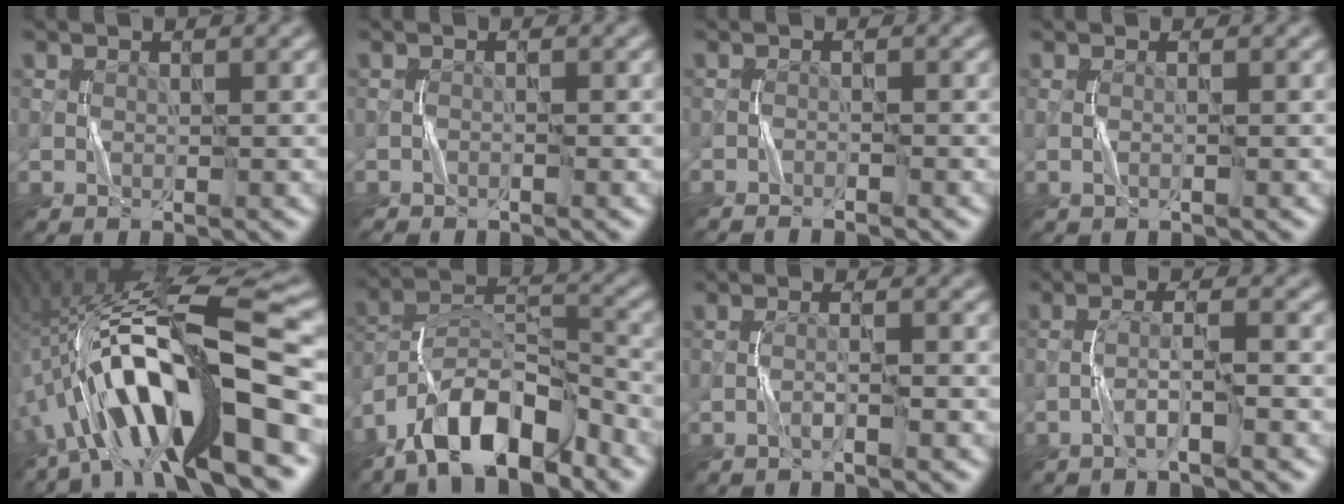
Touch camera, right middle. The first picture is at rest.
{"total": 0.7, "force": [-0.7, 0.1, 0.1], "torque": [-0.002, 0.001, -0.013]}
{"total": 1.8, "force": [-1.7, 0.1, 0.6], "torque": [-0.017, 0.001, -0.031]}
{"total": 0.8, "force": [-0.1, 0.1, 0.8], "torque": [-0.017, -0.003, -0.004]}
{"total": 16.8, "force": [-4.7, 4.3, 15.6], "torque": [-0.273, 0.041, -0.082]}
{"total": 10.3, "force": [-7.3, 3.7, 6.2], "torque": [-0.102, 0.012, -0.145]}
{"total": 1.4, "force": [-0.9, 0.0, 1.1], "torque": [-0.021, 0.008, -0.021]}
{"total": 2.8, "force": [-1.6, 0.1, 2.2], "torque": [-0.044, 0.014, -0.035]}